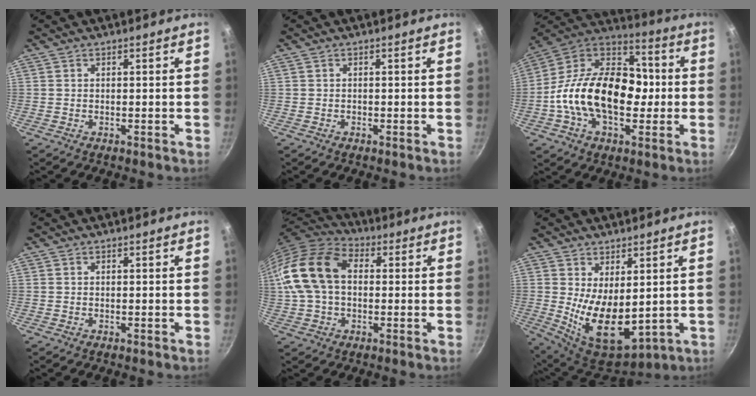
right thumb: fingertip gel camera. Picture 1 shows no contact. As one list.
[{"total": 0.0}, {"total": 24.3, "force": [-2.3, 15.8, 18.2], "torque": [-0.277, 0.047, -0.057]}, {"total": 0.0}, {"total": 16.3, "force": [1.4, 11.2, 11.7], "torque": [-0.209, 0.032, 0.012]}, {"total": 12.7, "force": [0.9, 6.8, 10.7], "torque": [-0.157, -0.038, 0.041]}]